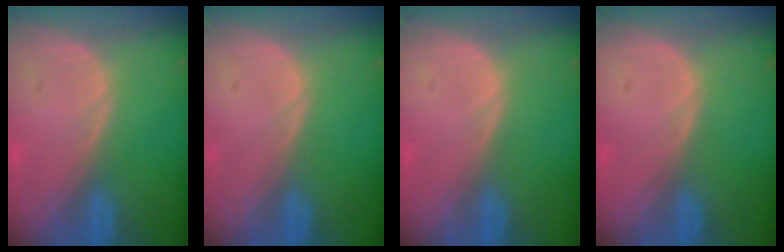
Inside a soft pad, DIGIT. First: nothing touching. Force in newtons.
{"total": 0.0}
{"total": 0.0}
{"total": 0.0}